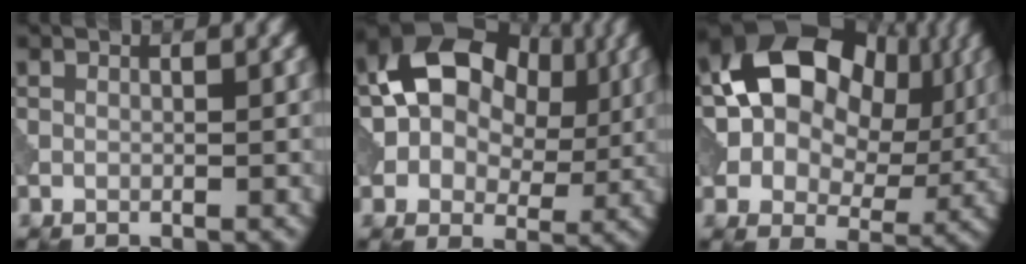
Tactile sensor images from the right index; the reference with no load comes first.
{"total": 10.3, "force": [2.4, 7.6, 6.5], "torque": [-0.108, 0.014, 0.023]}
{"total": 14.5, "force": [3.7, 10.7, 9.0], "torque": [-0.148, 0.019, 0.060]}